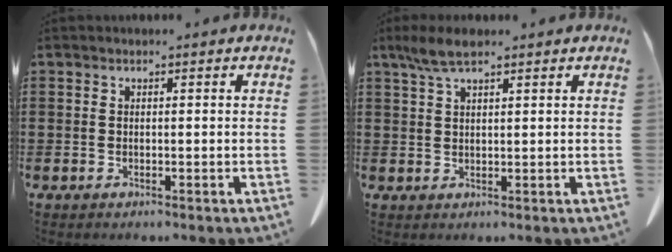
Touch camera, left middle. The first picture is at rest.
{"total": 4.3, "force": [2.7, 1.1, 3.2], "torque": [-0.077, -0.002, 0.048]}